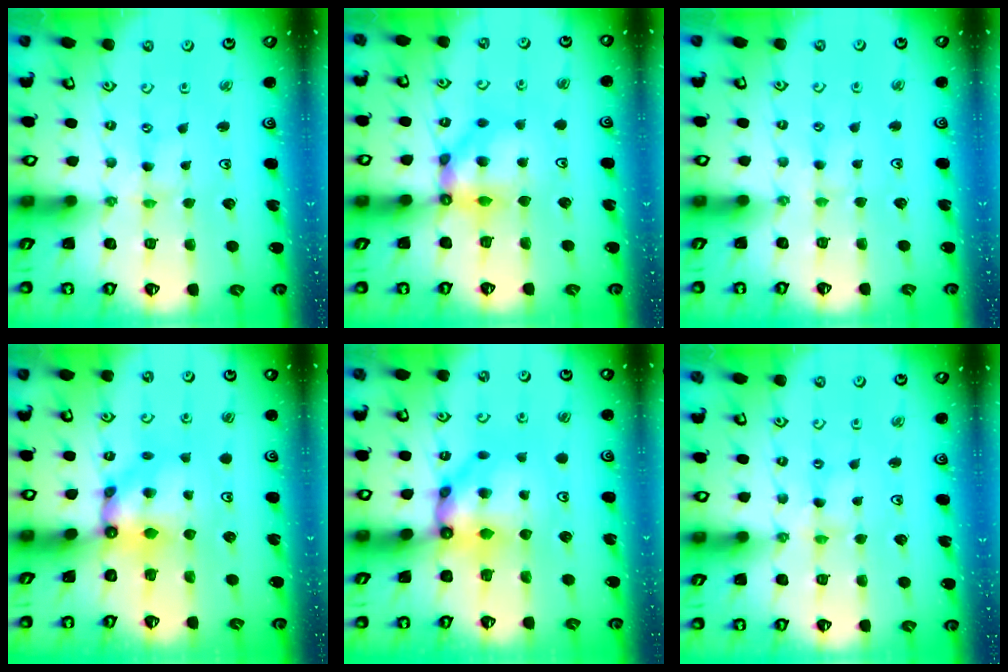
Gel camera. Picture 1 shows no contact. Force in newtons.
{"total": 10.5, "press": 10.5, "slide": 0.9}
{"total": 2.2, "press": 2.2, "slide": 0.3}
{"total": 7.1, "press": 7.1, "slide": 0.6}
{"total": 10.3, "press": 10.2, "slide": 0.7}
{"total": 1.3, "press": 1.3, "slide": 0.2}